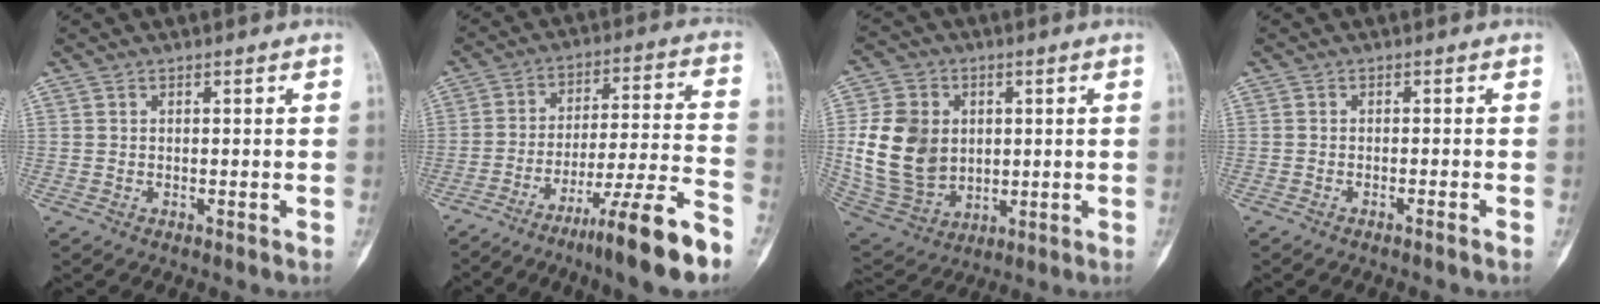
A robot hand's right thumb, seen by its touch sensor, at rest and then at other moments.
{"total": 16.8, "force": [-11.6, 0.7, 12.1], "torque": [-0.205, 0.063, -0.186]}
{"total": 15.7, "force": [1.6, 12.5, 9.4], "torque": [-0.154, -0.006, 0.047]}
{"total": 1.2, "force": [-0.9, -0.4, 0.6], "torque": [-0.014, 0.009, -0.014]}